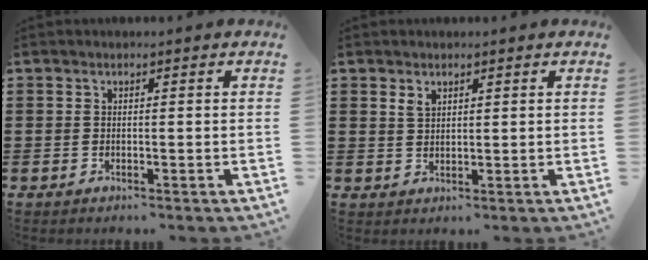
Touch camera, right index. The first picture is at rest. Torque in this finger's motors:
{"motor_torque": [0.02, -0.01, 0.01, 0.04]}